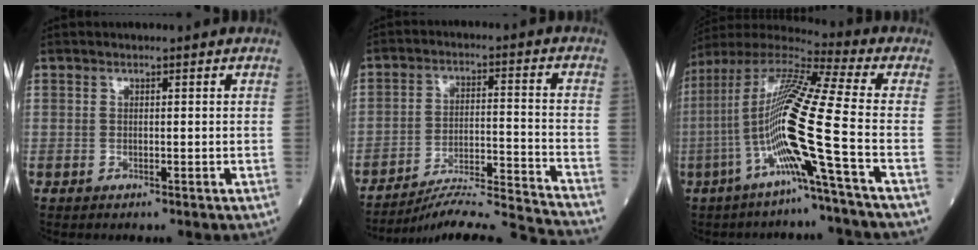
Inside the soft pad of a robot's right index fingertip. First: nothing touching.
{"total": 16.5, "force": [-15.8, -2.3, 3.9], "torque": [-0.058, -0.008, -0.238]}
{"total": 16.6, "force": [-4.9, -1.9, 15.7], "torque": [-0.310, -0.002, -0.109]}